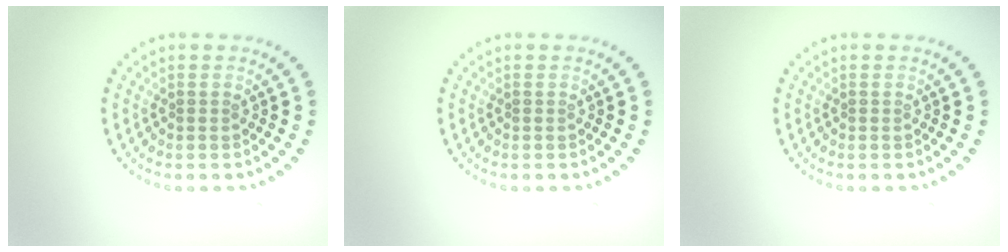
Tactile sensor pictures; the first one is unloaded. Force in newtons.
{"total": 0.0}
{"total": 0.0}